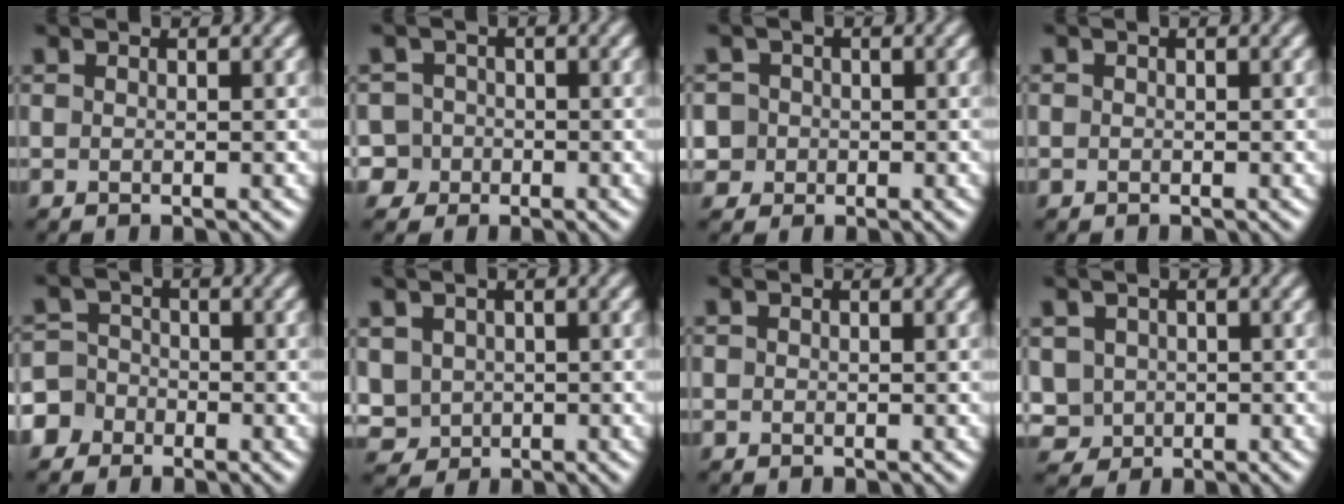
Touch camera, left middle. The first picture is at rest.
{"total": 4.3, "force": [-1.3, 4.0, 1.0], "torque": [-0.002, 0.023, -0.056]}
{"total": 4.3, "force": [0.4, 4.0, 1.3], "torque": [-0.020, 0.034, -0.016]}
{"total": 0.7, "force": [-0.2, 0.6, 0.1], "torque": [0.003, -0.001, -0.009]}
{"total": 5.5, "force": [-3.3, 4.4, 0.8], "torque": [-0.001, 0.004, -0.085]}
{"total": 3.8, "force": [0.2, 3.5, 1.5], "torque": [-0.045, 0.015, 0.004]}
{"total": 0.6, "force": [-0.2, 0.6, 0.1], "torque": [0.002, -0.001, -0.012]}
{"total": 3.4, "force": [0.0, 3.2, 1.3], "torque": [-0.033, 0.014, -0.004]}